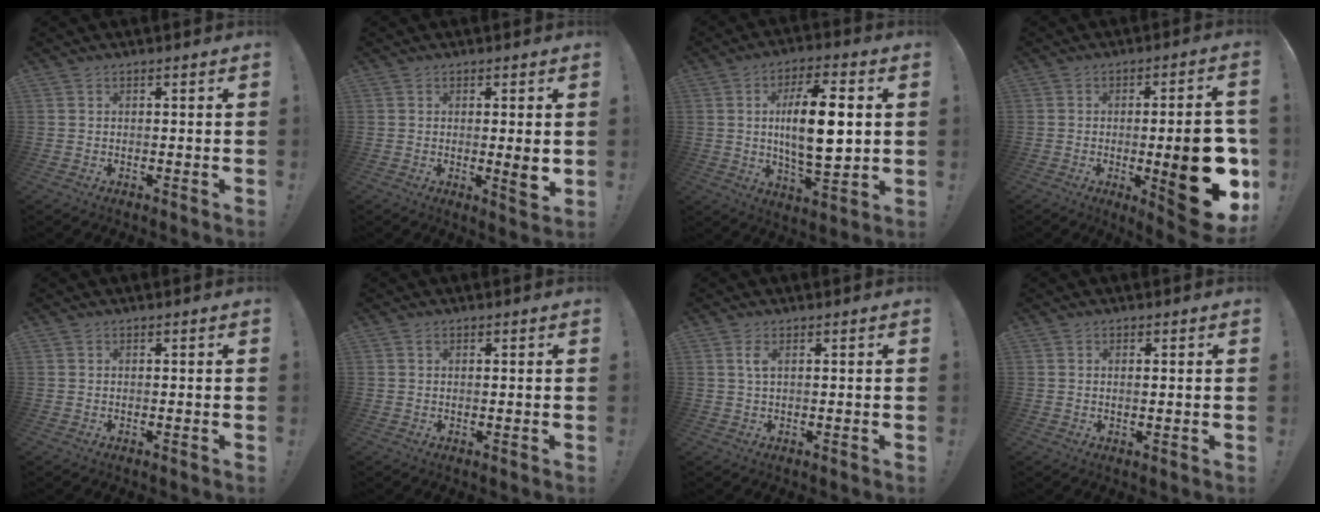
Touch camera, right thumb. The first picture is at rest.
{"total": 4.7, "force": [0.1, 0.3, 4.6], "torque": [-0.059, -0.015, 0.001]}
{"total": 16.3, "force": [1.9, 5.7, 15.2], "torque": [-0.268, -0.004, 0.018]}
{"total": 21.0, "force": [-3.9, 6.3, 19.7], "torque": [-0.248, 0.005, -0.044]}
{"total": 0.0}
{"total": 0.7, "force": [0.4, 0.2, 0.5], "torque": [-0.005, -0.001, 0.006]}
{"total": 2.4, "force": [0.8, 0.5, 2.2], "torque": [-0.041, 0.001, 0.011]}
{"total": 1.3, "force": [0.6, 0.0, 1.2], "torque": [-0.010, -0.005, 0.007]}